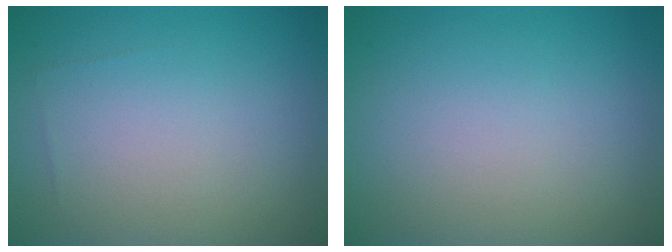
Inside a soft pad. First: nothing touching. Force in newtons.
{"total": 0.0}